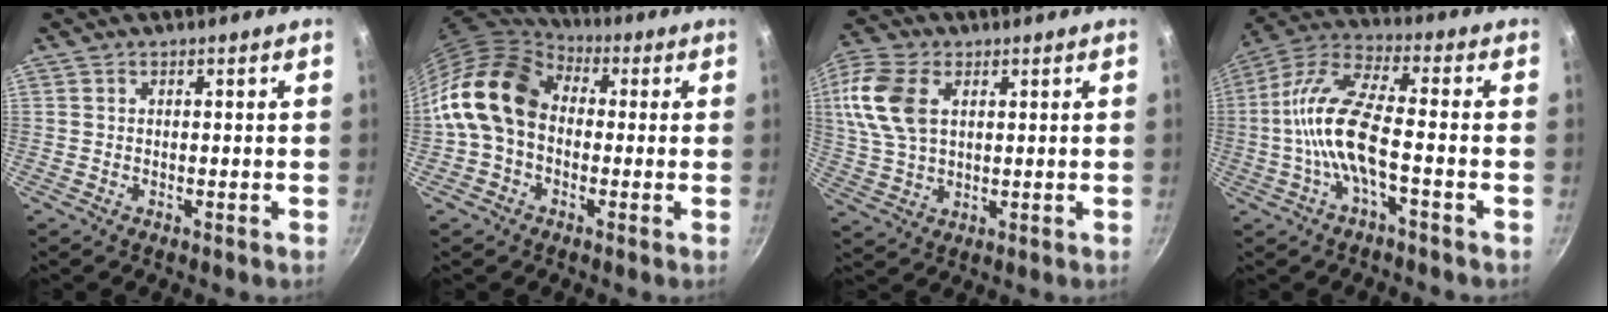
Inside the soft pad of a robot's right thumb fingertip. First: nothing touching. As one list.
[{"total": 15.8, "force": [0.2, 11.8, 10.6], "torque": [-0.174, 0.035, -0.014]}, {"total": 12.5, "force": [3.5, 7.8, 9.2], "torque": [-0.184, 0.000, 0.064]}, {"total": 13.2, "force": [-2.8, 4.3, 12.2], "torque": [-0.252, 0.037, -0.070]}]